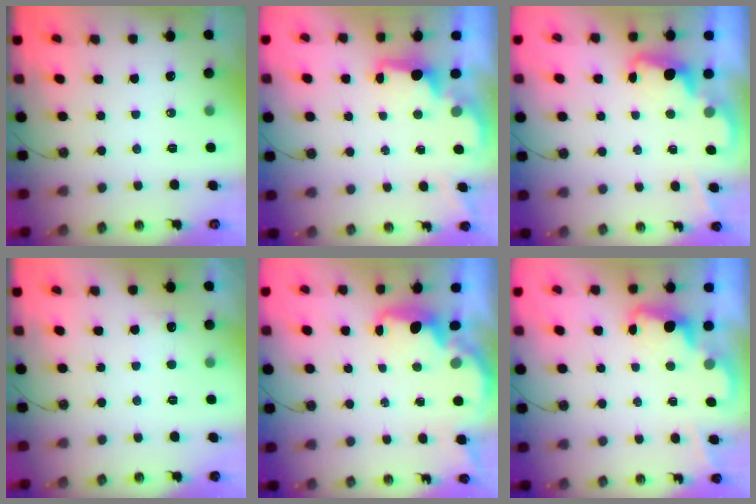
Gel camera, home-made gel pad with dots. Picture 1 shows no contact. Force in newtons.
{"total": 1.6, "press": 1.4, "slide": 0.7}
{"total": 2.3, "press": 2.2, "slide": 0.6}
{"total": 4.4, "press": 4.3, "slide": 1.2}
{"total": 2.3, "press": 2.1, "slide": 0.9}
{"total": 2.3, "press": 2.3, "slide": 0.5}